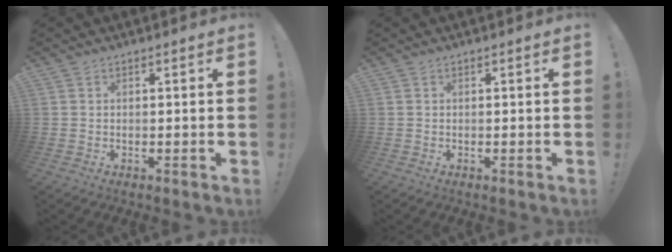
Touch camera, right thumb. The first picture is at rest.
{"total": 0.0}